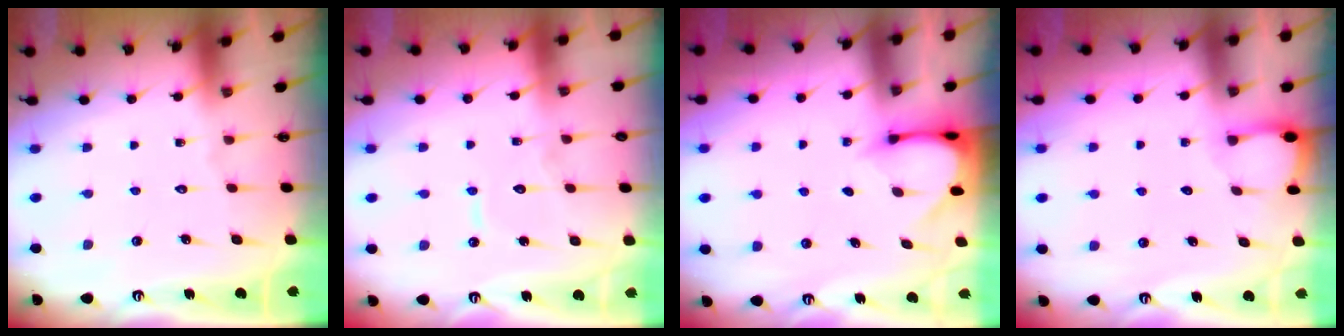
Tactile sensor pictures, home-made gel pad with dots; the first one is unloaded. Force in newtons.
{"total": 6.2, "press": 6.2, "slide": 0.6}
{"total": 3.3, "press": 3.3, "slide": 0.3}
{"total": 2.0, "press": 1.9, "slide": 0.3}